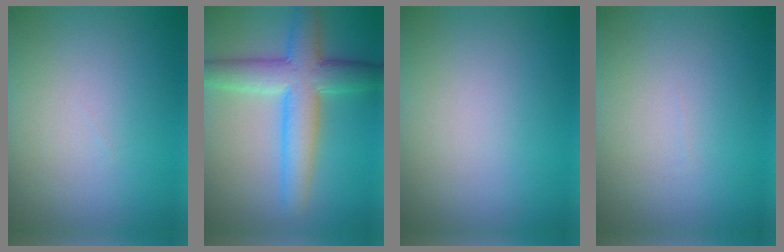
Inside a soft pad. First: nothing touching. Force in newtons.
{"total": 7.1, "press": 7.1, "slide": 0.3}
{"total": 0.0}
{"total": 0.0}